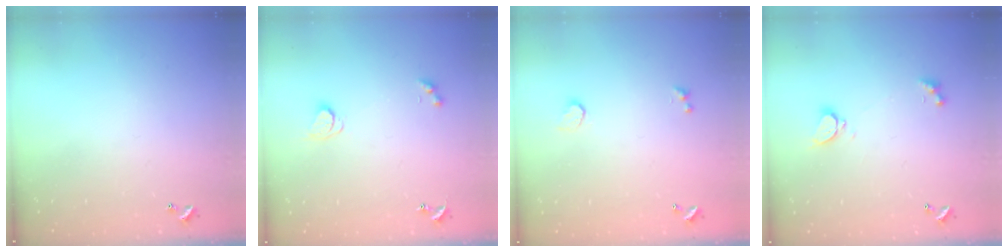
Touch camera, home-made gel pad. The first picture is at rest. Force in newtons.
{"total": 2.4, "press": 2.3, "slide": 0.6}
{"total": 1.0, "press": 0.7, "slide": 0.7}
{"total": 2.3, "press": 2.2, "slide": 0.7}